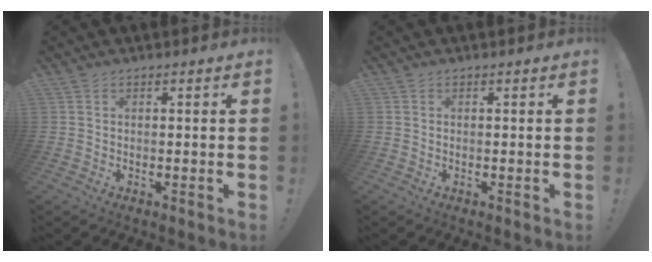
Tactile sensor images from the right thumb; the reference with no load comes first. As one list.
[{"total": 0.0}]